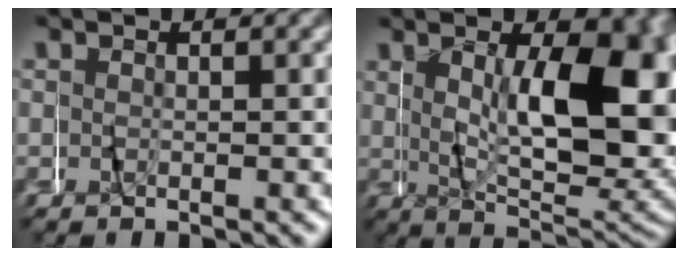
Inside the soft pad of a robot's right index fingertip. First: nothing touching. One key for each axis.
{"total": 14.4, "fx": 1.6, "fy": 6.6, "fz": 12.6, "tx": -0.162, "ty": -0.008, "tz": 0.037}